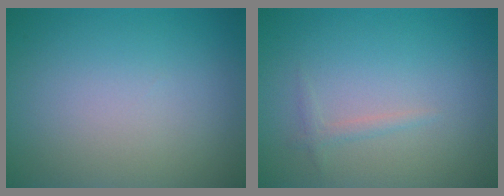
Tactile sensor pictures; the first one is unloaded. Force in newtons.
{"total": 0.9, "press": 0.9, "slide": 0.1}